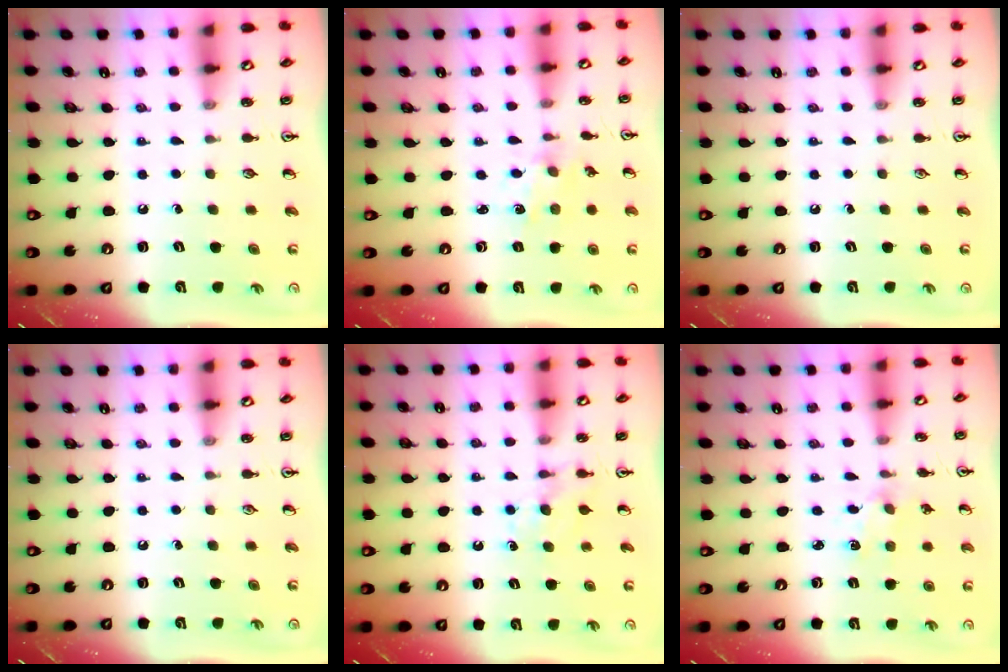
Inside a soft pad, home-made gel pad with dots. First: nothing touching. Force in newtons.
{"total": 1.0, "press": 1.0, "slide": 0.2}
{"total": 0.0}
{"total": 0.0}
{"total": 4.1, "press": 4.0, "slide": 0.6}
{"total": 1.5, "press": 1.4, "slide": 0.4}